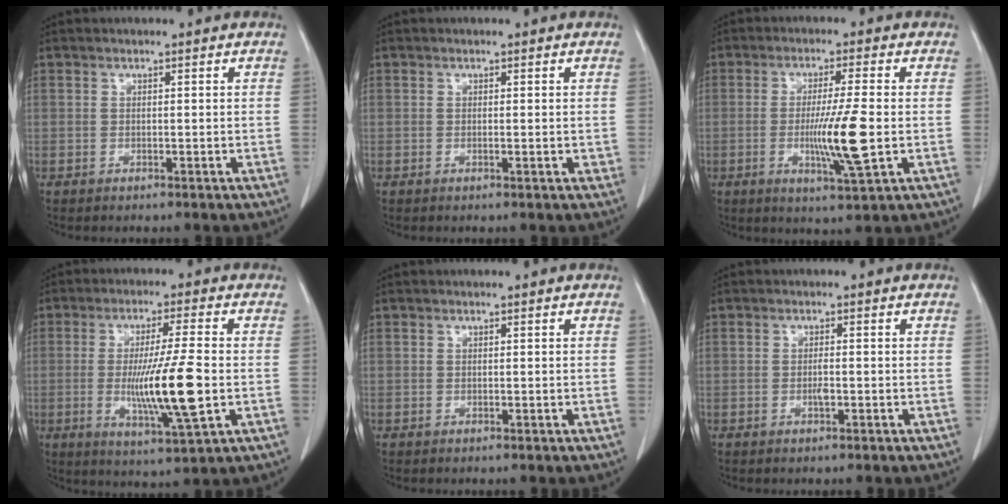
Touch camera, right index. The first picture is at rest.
{"total": 0.9, "force": [-0.1, 0.3, 0.9], "torque": [-0.011, -0.001, 0.000]}
{"total": 8.9, "force": [-1.5, -0.3, 8.8], "torque": [-0.154, -0.019, -0.027]}
{"total": 12.1, "force": [-1.7, 0.1, 12.0], "torque": [-0.216, -0.021, -0.030]}
{"total": 0.0}
{"total": 1.1, "force": [-0.4, 0.2, 1.0], "torque": [-0.022, 0.001, -0.008]}